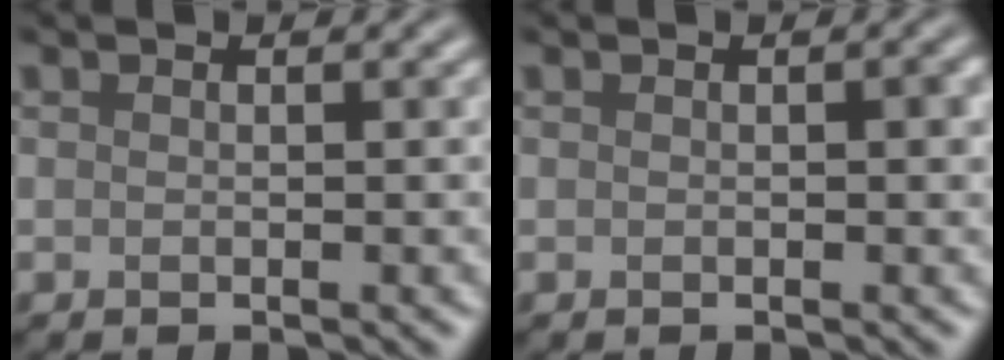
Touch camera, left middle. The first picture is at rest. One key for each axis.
{"total": 0.7, "fx": 0.1, "fy": 0.2, "fz": 0.7, "tx": -0.008, "ty": 0.001, "tz": 0.002}